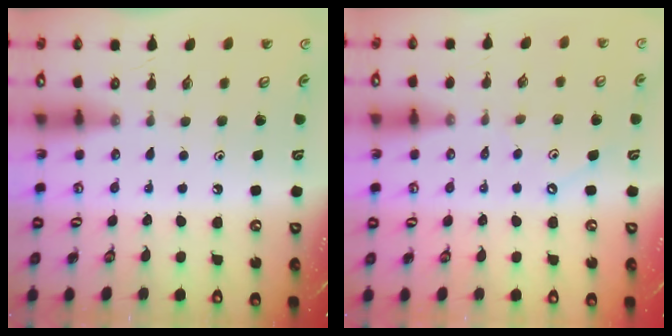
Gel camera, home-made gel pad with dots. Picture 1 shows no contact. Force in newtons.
{"total": 2.9, "press": 2.8, "slide": 0.5}